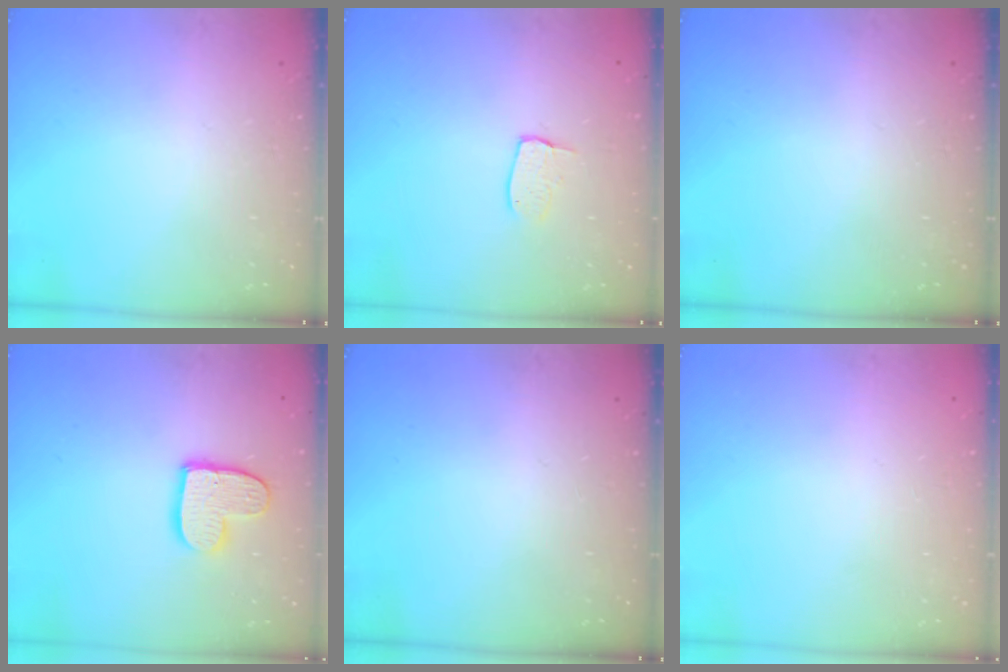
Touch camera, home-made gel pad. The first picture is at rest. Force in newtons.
{"total": 5.2, "press": 5.2, "slide": 0.3}
{"total": 0.0}
{"total": 12.1, "press": 12.0, "slide": 0.9}
{"total": 0.0}
{"total": 0.0}